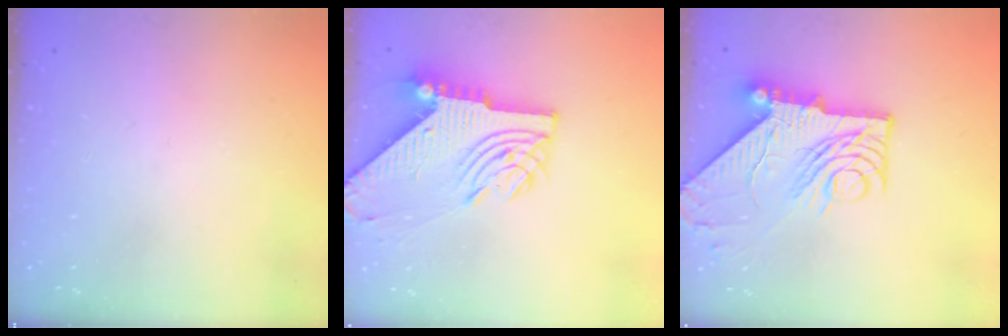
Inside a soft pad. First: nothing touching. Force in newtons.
{"total": 9.4, "press": 9.4, "slide": 1.1}
{"total": 13.5, "press": 13.4, "slide": 1.7}